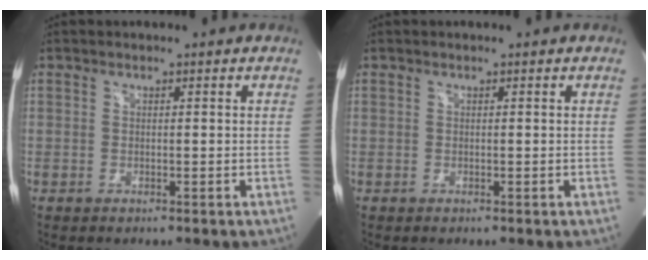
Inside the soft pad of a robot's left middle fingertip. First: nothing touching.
{"total": 0.0}